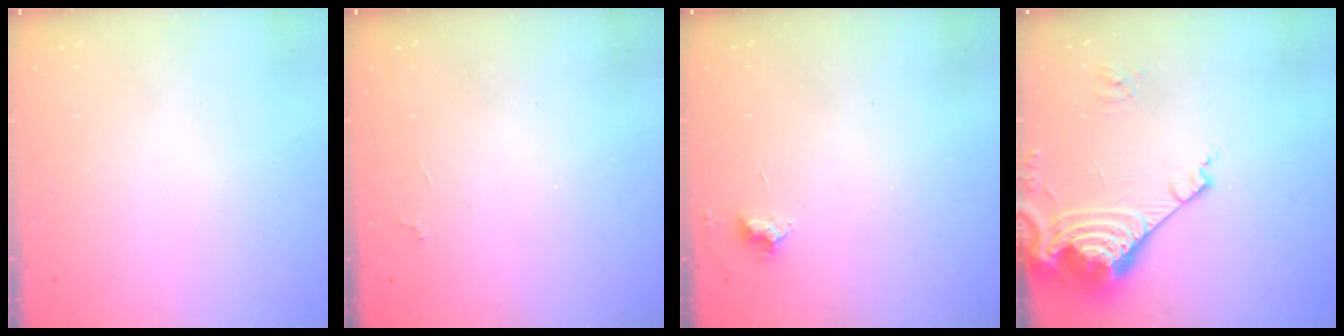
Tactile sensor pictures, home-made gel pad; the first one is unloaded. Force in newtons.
{"total": 2.1, "press": 2.0, "slide": 0.4}
{"total": 3.9, "press": 3.8, "slide": 0.6}
{"total": 16.0, "press": 15.9, "slide": 2.2}